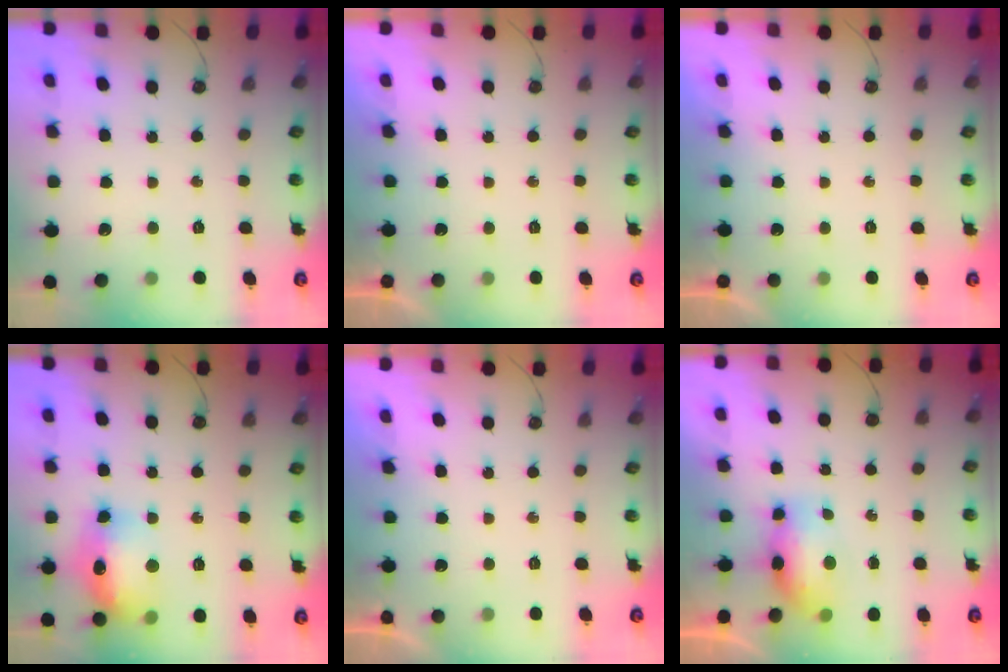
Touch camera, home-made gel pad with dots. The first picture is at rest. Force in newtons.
{"total": 0.0}
{"total": 0.0}
{"total": 14.7, "press": 14.6, "slide": 1.4}
{"total": 0.0}
{"total": 8.6, "press": 8.5, "slide": 1.0}